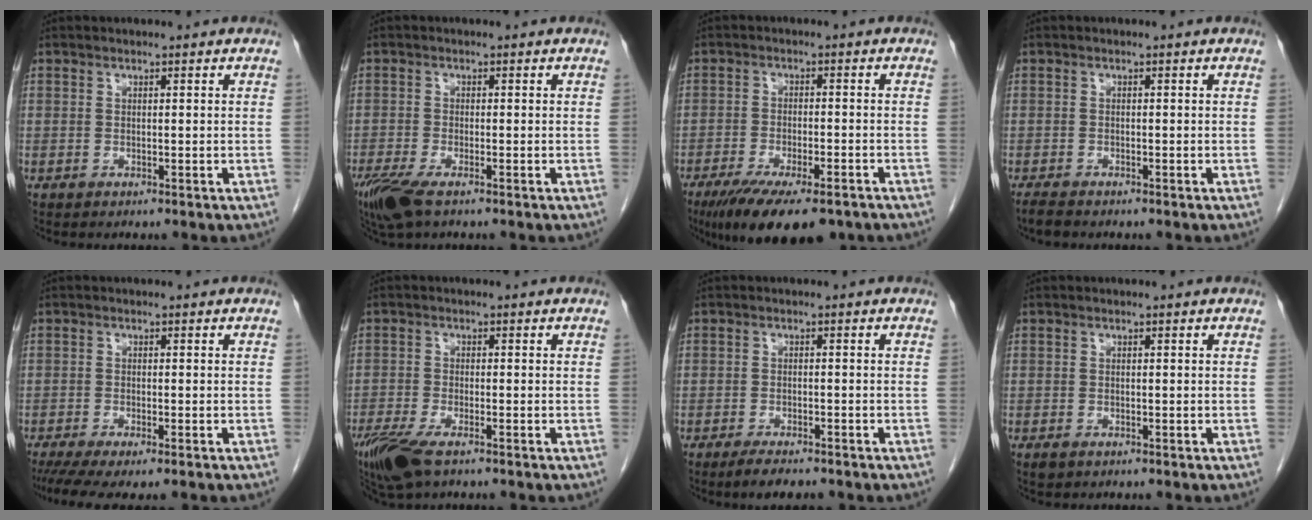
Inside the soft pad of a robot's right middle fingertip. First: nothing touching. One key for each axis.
{"total": 5.2, "fx": -3.4, "fy": 1.3, "fz": 3.7, "tx": -0.077, "ty": -0.014, "tz": -0.063}
{"total": 13.8, "fx": -10.2, "fy": 3.5, "fz": 8.7, "tx": -0.134, "ty": -0.023, "tz": -0.155}
{"total": 1.8, "fx": -1.6, "fy": 0.5, "fz": 0.8, "tx": -0.020, "ty": -0.004, "tz": -0.026}
{"total": 7.4, "fx": -5.9, "fy": 1.1, "fz": 4.4, "tx": -0.067, "ty": -0.016, "tz": -0.093}
{"total": 6.7, "fx": -4.5, "fy": 1.8, "fz": 4.6, "tx": -0.093, "ty": -0.016, "tz": -0.083}
{"total": 3.9, "fx": -3.1, "fy": 0.8, "fz": 2.1, "tx": -0.040, "ty": -0.008, "tz": -0.048}
{"total": 1.1, "fx": -0.7, "fy": 0.6, "fz": 0.6, "tx": -0.015, "ty": -0.001, "tz": -0.007}